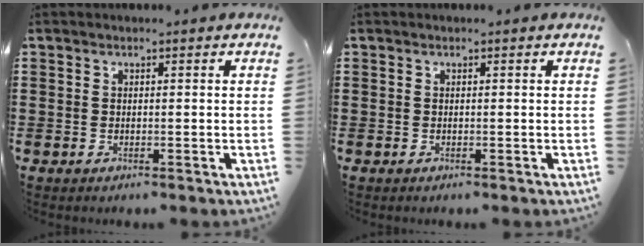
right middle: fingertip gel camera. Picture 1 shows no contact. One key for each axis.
{"total": 0.0}